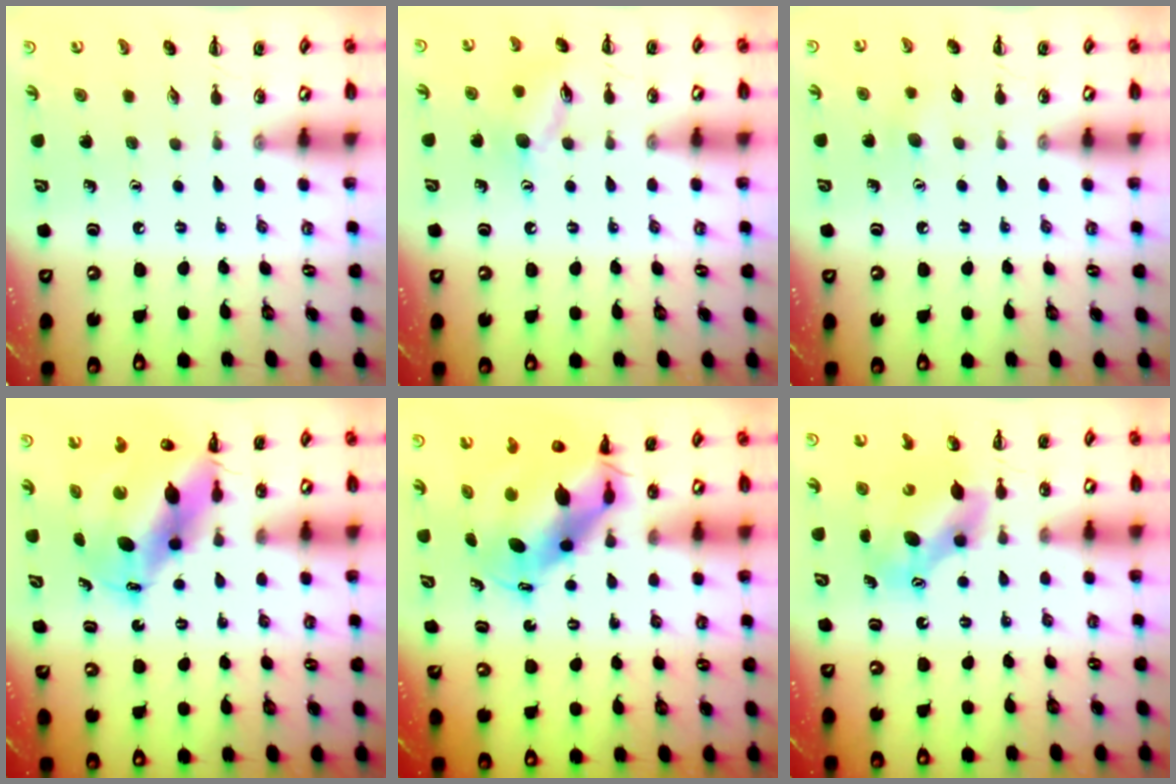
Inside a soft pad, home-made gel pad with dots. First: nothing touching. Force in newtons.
{"total": 10.3, "press": 10.3, "slide": 0.6}
{"total": 5.5, "press": 5.4, "slide": 1.0}
{"total": 11.0, "press": 10.6, "slide": 3.1}
{"total": 8.3, "press": 8.0, "slide": 2.1}
{"total": 7.3, "press": 7.1, "slide": 1.6}